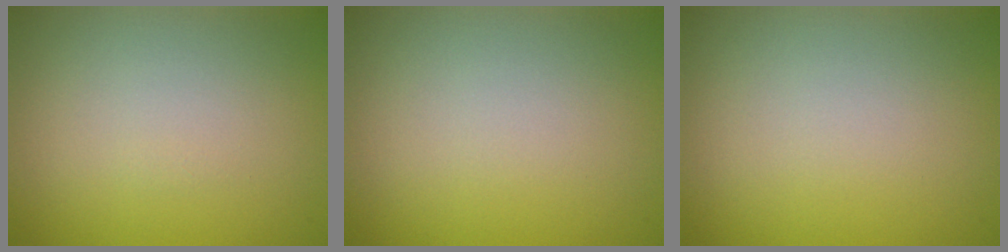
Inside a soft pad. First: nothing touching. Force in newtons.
{"total": 0.0}
{"total": 0.0}